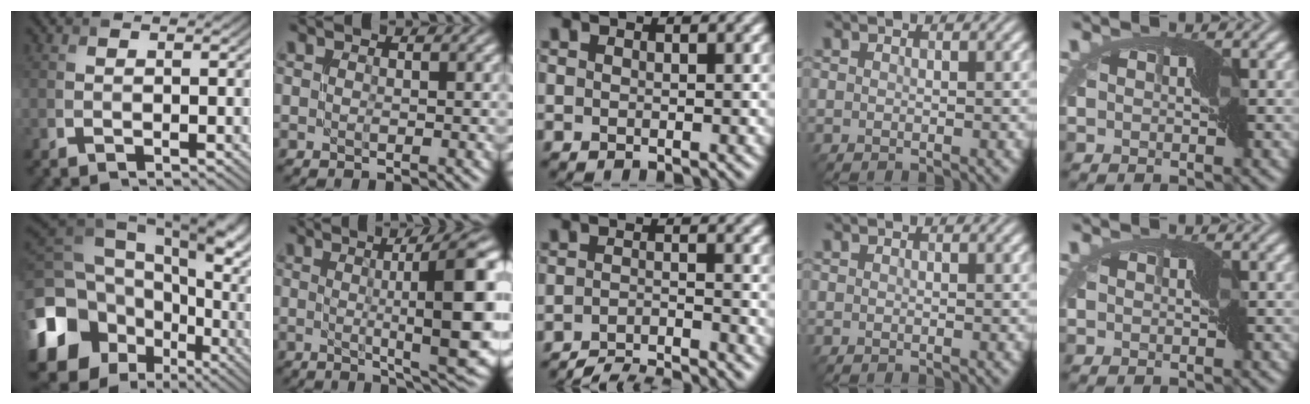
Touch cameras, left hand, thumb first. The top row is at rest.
{"thumb": {"total": 21.7, "force": [-2.5, 17.5, 12.5], "torque": [-0.290, -0.035, -0.033]}, "index": {"total": 13.5, "force": [0.9, 2.9, 13.2], "torque": [-0.151, -0.002, 0.021]}, "middle": {"total": 5.3, "force": [-5.0, 0.5, 1.5], "torque": [-0.026, -0.005, -0.085]}}